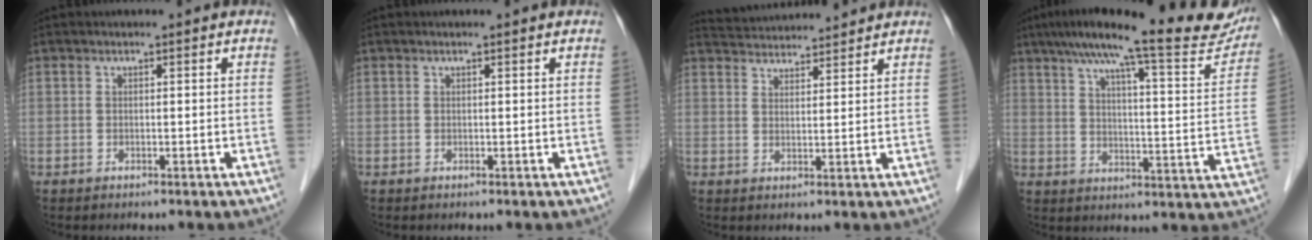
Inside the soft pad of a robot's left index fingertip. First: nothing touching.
{"total": 0.0}
{"total": 8.0, "force": [7.8, 0.7, 1.3], "torque": [-0.030, 0.031, 0.121]}
{"total": 23.5, "force": [19.6, 2.9, 12.6], "torque": [-0.184, -0.004, 0.248]}